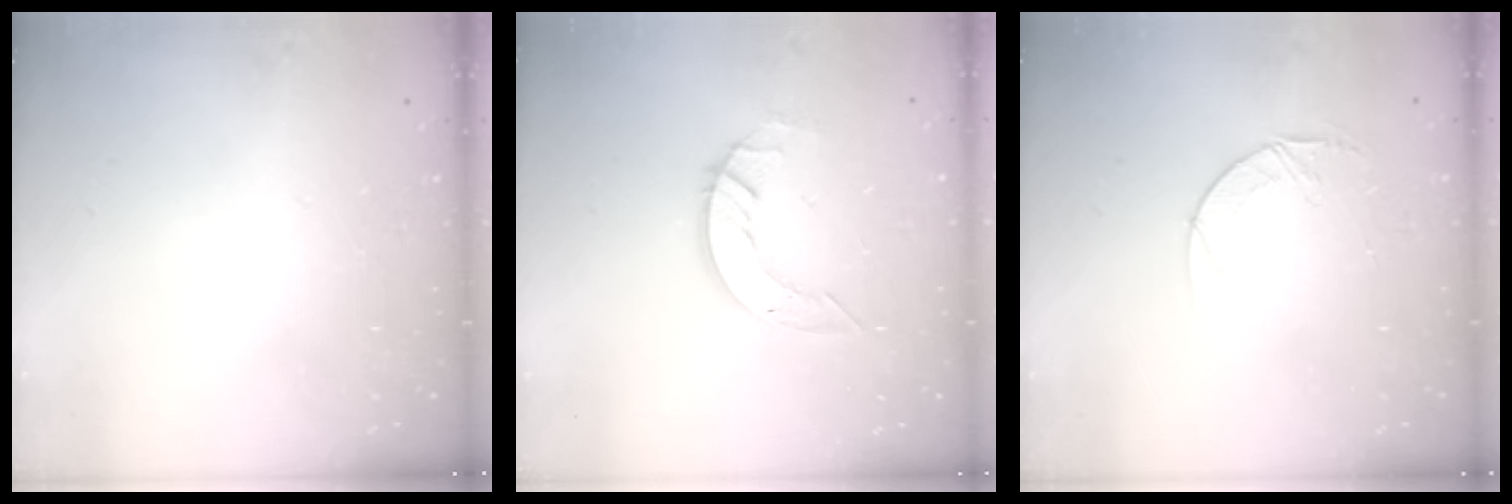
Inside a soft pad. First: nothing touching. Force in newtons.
{"total": 6.1, "press": 6.1, "slide": 0.5}
{"total": 4.6, "press": 4.6, "slide": 0.4}